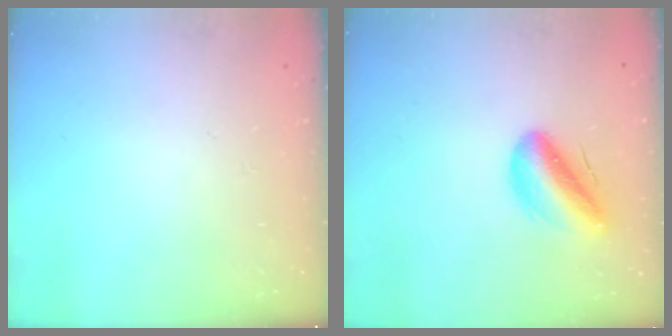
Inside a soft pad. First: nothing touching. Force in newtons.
{"total": 10.9, "press": 10.5, "slide": 3.1}